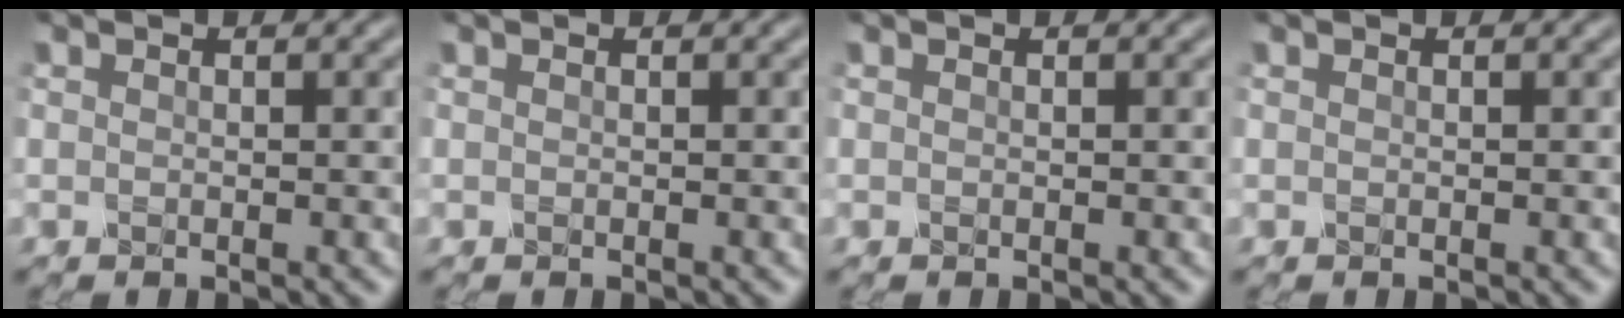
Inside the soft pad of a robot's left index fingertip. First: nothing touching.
{"total": 0.0}
{"total": 0.0}
{"total": 0.0}